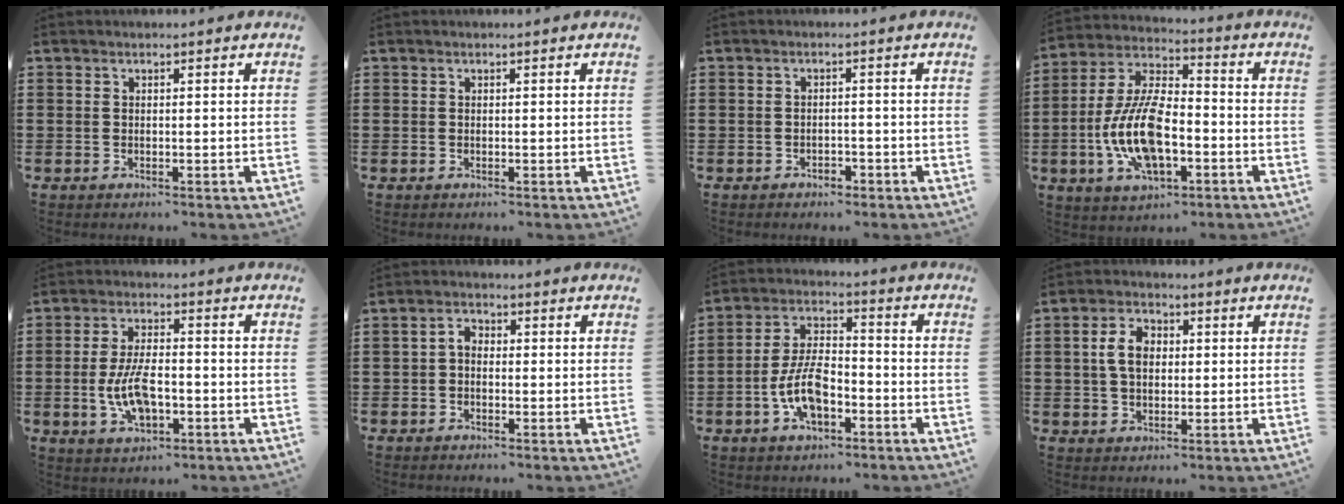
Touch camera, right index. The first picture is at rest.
{"total": 0.0}
{"total": 1.6, "force": [-1.5, 0.5, 0.2], "torque": [-0.011, -0.002, -0.032]}
{"total": 13.0, "force": [-3.7, 5.9, 11.0], "torque": [-0.255, -0.004, -0.074]}
{"total": 8.0, "force": [-2.0, 3.6, 6.9], "torque": [-0.158, -0.004, -0.042]}
{"total": 2.1, "force": [-0.8, 1.4, 1.4], "torque": [-0.030, 0.006, -0.017]}
{"total": 8.3, "force": [-3.1, 4.0, 6.6], "torque": [-0.151, 0.002, -0.064]}
{"total": 5.2, "force": [0.4, 3.4, 3.9], "torque": [-0.091, 0.012, 0.003]}